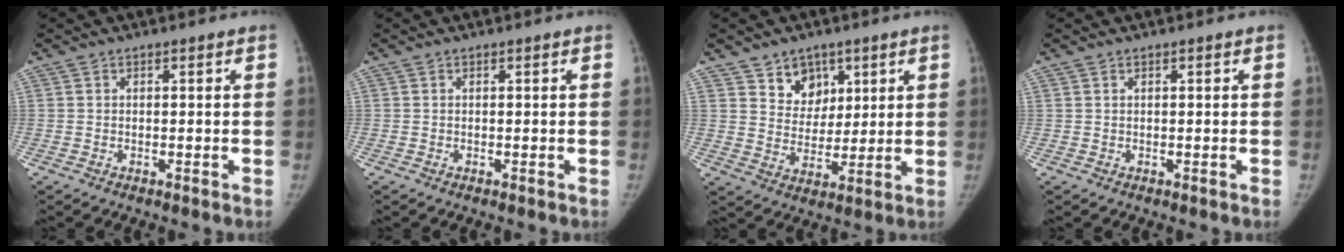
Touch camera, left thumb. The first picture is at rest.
{"total": 0.0}
{"total": 7.5, "force": [4.6, 5.7, 1.7], "torque": [0.013, -0.032, 0.085]}
{"total": 0.0}